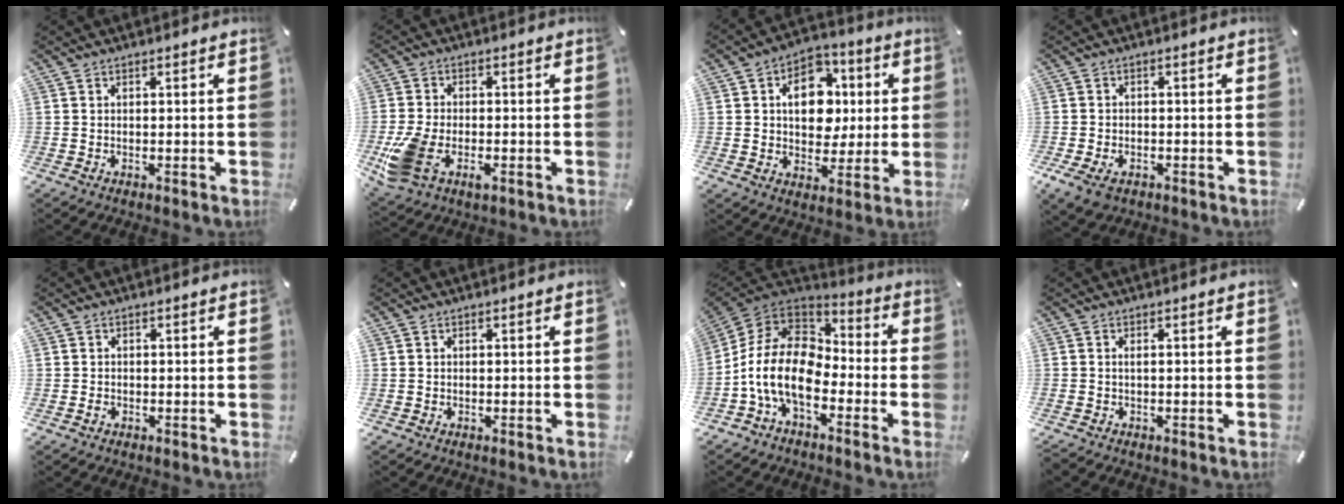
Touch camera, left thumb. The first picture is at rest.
{"total": 8.3, "force": [-3.2, 5.2, 5.6], "torque": [-0.132, 0.001, -0.055]}
{"total": 12.6, "force": [1.7, 9.9, 7.7], "torque": [-0.105, 0.009, 0.034]}
{"total": 4.3, "force": [-2.1, 3.0, 2.3], "torque": [-0.050, 0.007, -0.039]}
{"total": 1.4, "force": [-0.6, 1.3, 0.3], "torque": [-0.005, 0.004, -0.014]}
{"total": 0.8, "force": [-0.2, 0.8, -0.1], "torque": [0.003, 0.005, -0.006]}
{"total": 16.4, "force": [-6.4, 10.1, 11.2], "torque": [-0.236, 0.032, -0.115]}
{"total": 0.8, "force": [-0.3, 0.3, 0.6], "torque": [-0.015, 0.000, -0.005]}